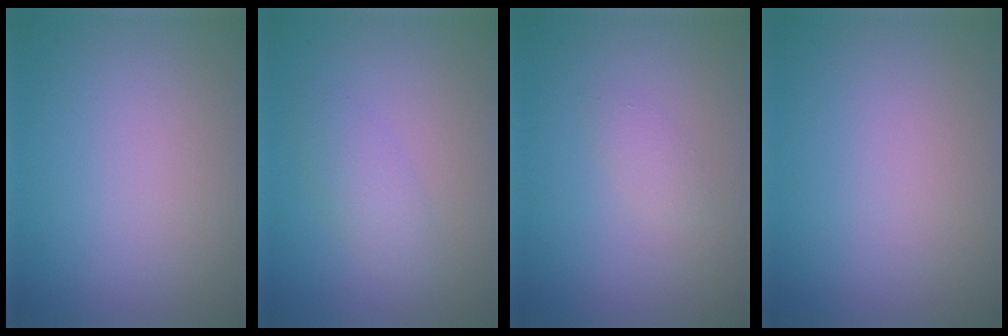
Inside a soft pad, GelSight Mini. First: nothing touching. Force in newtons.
{"total": 2.1, "press": 2.1, "slide": 0.1}
{"total": 1.0, "press": 1.0, "slide": 0.0}
{"total": 0.0}